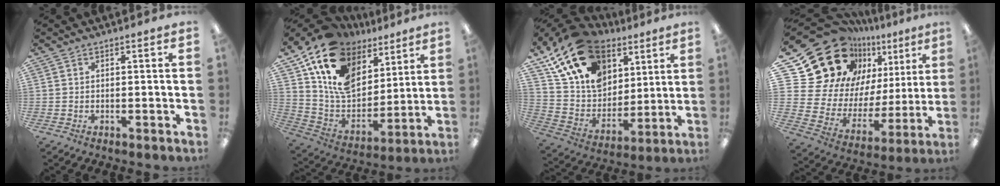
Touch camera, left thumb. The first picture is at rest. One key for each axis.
{"total": 16.6, "fx": 9.0, "fy": 11.4, "fz": 8.1, "tx": -0.161, "ty": -0.061, "tz": 0.166}
{"total": 20.3, "fx": 12.0, "fy": 13.5, "fz": 9.2, "tx": -0.177, "ty": -0.053, "tz": 0.226}
{"total": 23.4, "fx": 15.1, "fy": 15.3, "fz": 9.1, "tx": -0.163, "ty": -0.125, "tz": 0.300}